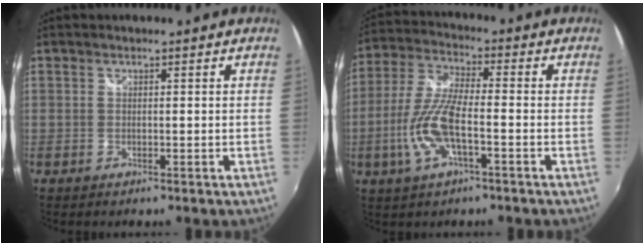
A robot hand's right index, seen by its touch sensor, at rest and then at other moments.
{"total": 11.7, "force": [-3.6, 3.6, 10.5], "torque": [-0.230, -0.002, -0.073]}